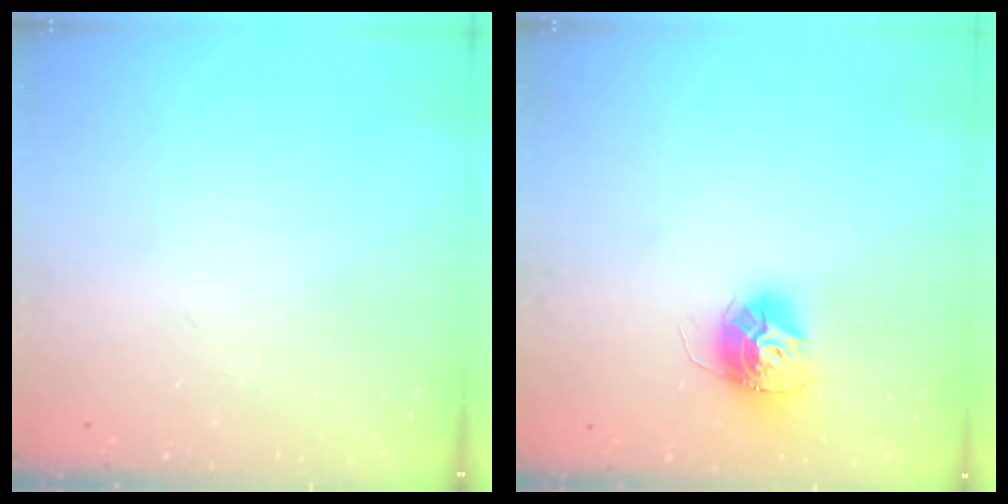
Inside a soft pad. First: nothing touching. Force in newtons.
{"total": 11.3, "press": 11.3, "slide": 0.7}